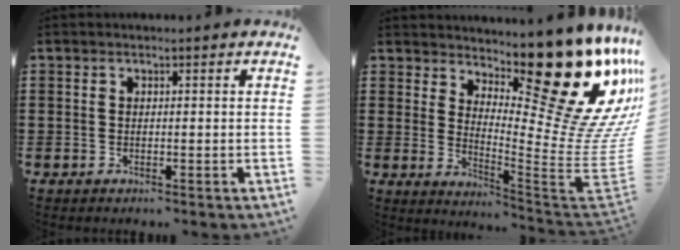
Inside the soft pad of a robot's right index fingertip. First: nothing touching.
{"total": 20.6, "force": [12.6, 6.5, 14.9], "torque": [-0.189, -0.108, 0.207]}